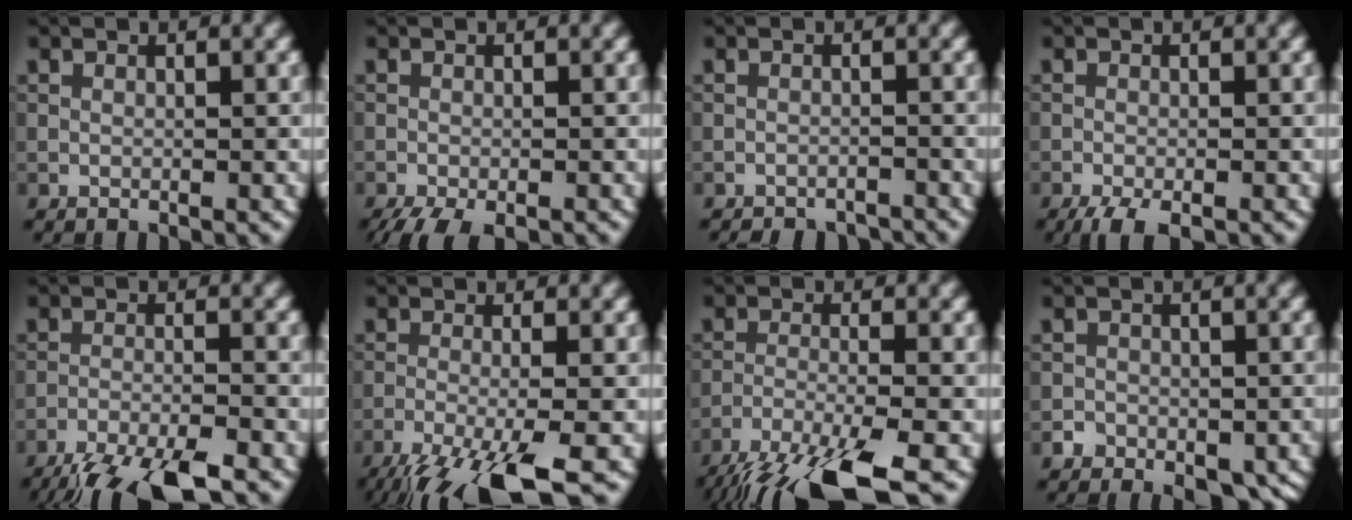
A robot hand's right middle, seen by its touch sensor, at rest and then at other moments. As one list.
[{"total": 4.1, "force": [-3.1, 1.0, 2.4], "torque": [-0.036, -0.008, -0.054]}, {"total": 4.0, "force": [-3.9, 0.6, 0.4], "torque": [-0.006, -0.004, -0.054]}, {"total": 2.9, "force": [-2.2, 0.7, 1.8], "torque": [-0.034, -0.005, -0.039]}, {"total": 9.7, "force": [-8.2, 2.0, 4.9], "torque": [-0.091, -0.032, -0.134]}, {"total": 9.3, "force": [-5.9, 2.0, 6.9], "torque": [-0.118, -0.016, -0.112]}, {"total": 10.0, "force": [-7.4, 2.0, 6.4], "torque": [-0.116, -0.020, -0.135]}, {"total": 4.7, "force": [-2.6, 3.4, 1.9], "torque": [-0.008, 0.000, -0.041]}]